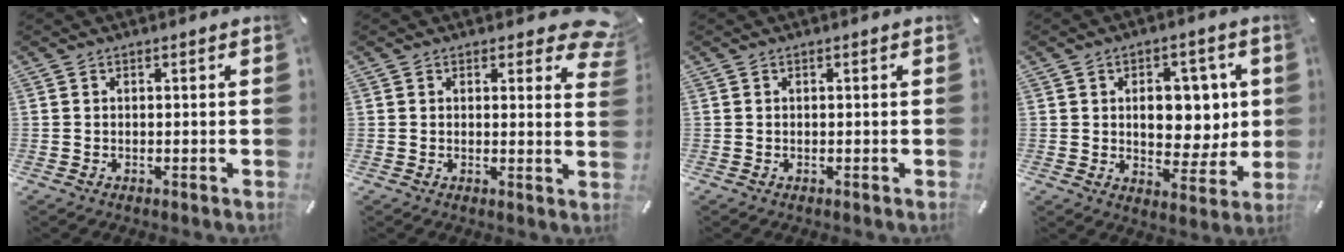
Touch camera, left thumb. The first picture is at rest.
{"total": 5.7, "force": [3.6, 2.8, 3.4], "torque": [-0.027, -0.020, 0.058]}
{"total": 0.0}
{"total": 10.7, "force": [2.1, 7.8, 7.1], "torque": [-0.082, -0.011, 0.033]}